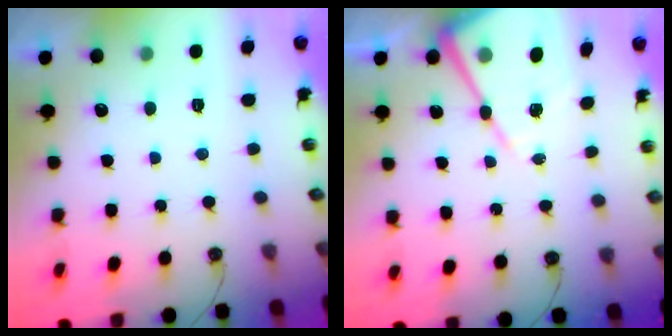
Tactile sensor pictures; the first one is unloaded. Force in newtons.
{"total": 14.2, "press": 14.2, "slide": 1.2}